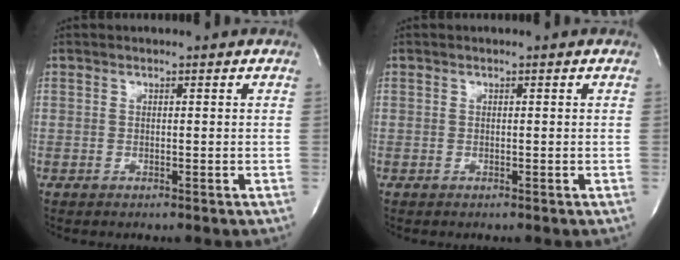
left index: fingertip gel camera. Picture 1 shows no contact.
{"total": 0.0}